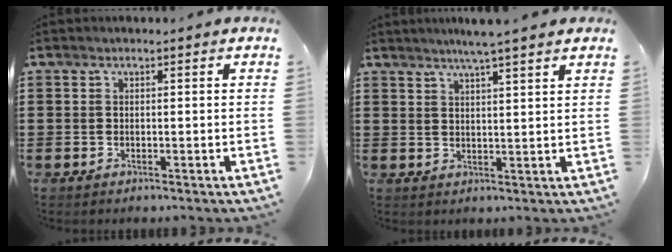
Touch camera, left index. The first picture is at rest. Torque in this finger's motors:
{"motor_torque": [1.15, -0.99, 0.78, 0.16]}